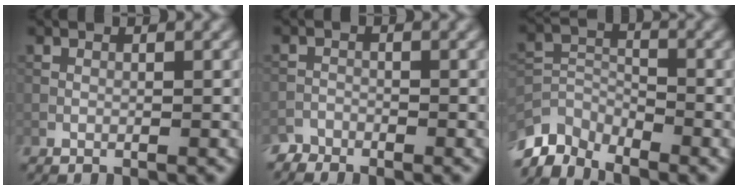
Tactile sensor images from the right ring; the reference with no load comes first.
{"total": 1.5, "force": [-1.5, 0.4, -0.1], "torque": [-0.002, 0.003, -0.031]}
{"total": 4.8, "force": [-4.4, 1.7, 1.1], "torque": [-0.019, -0.008, -0.096]}